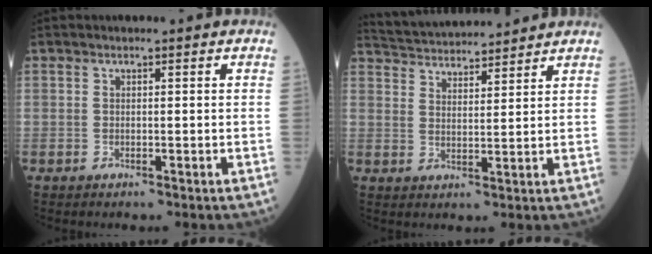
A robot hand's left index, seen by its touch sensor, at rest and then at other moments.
{"total": 12.5, "force": [11.9, 1.4, 3.2], "torque": [-0.067, 0.028, 0.189]}